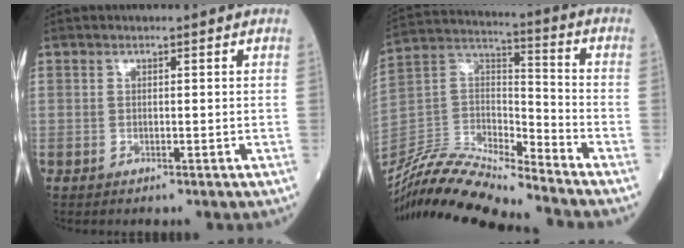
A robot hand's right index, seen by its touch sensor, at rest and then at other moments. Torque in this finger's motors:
{"motor_torque": [-0.39, -0.29, -0.23, -0.12]}